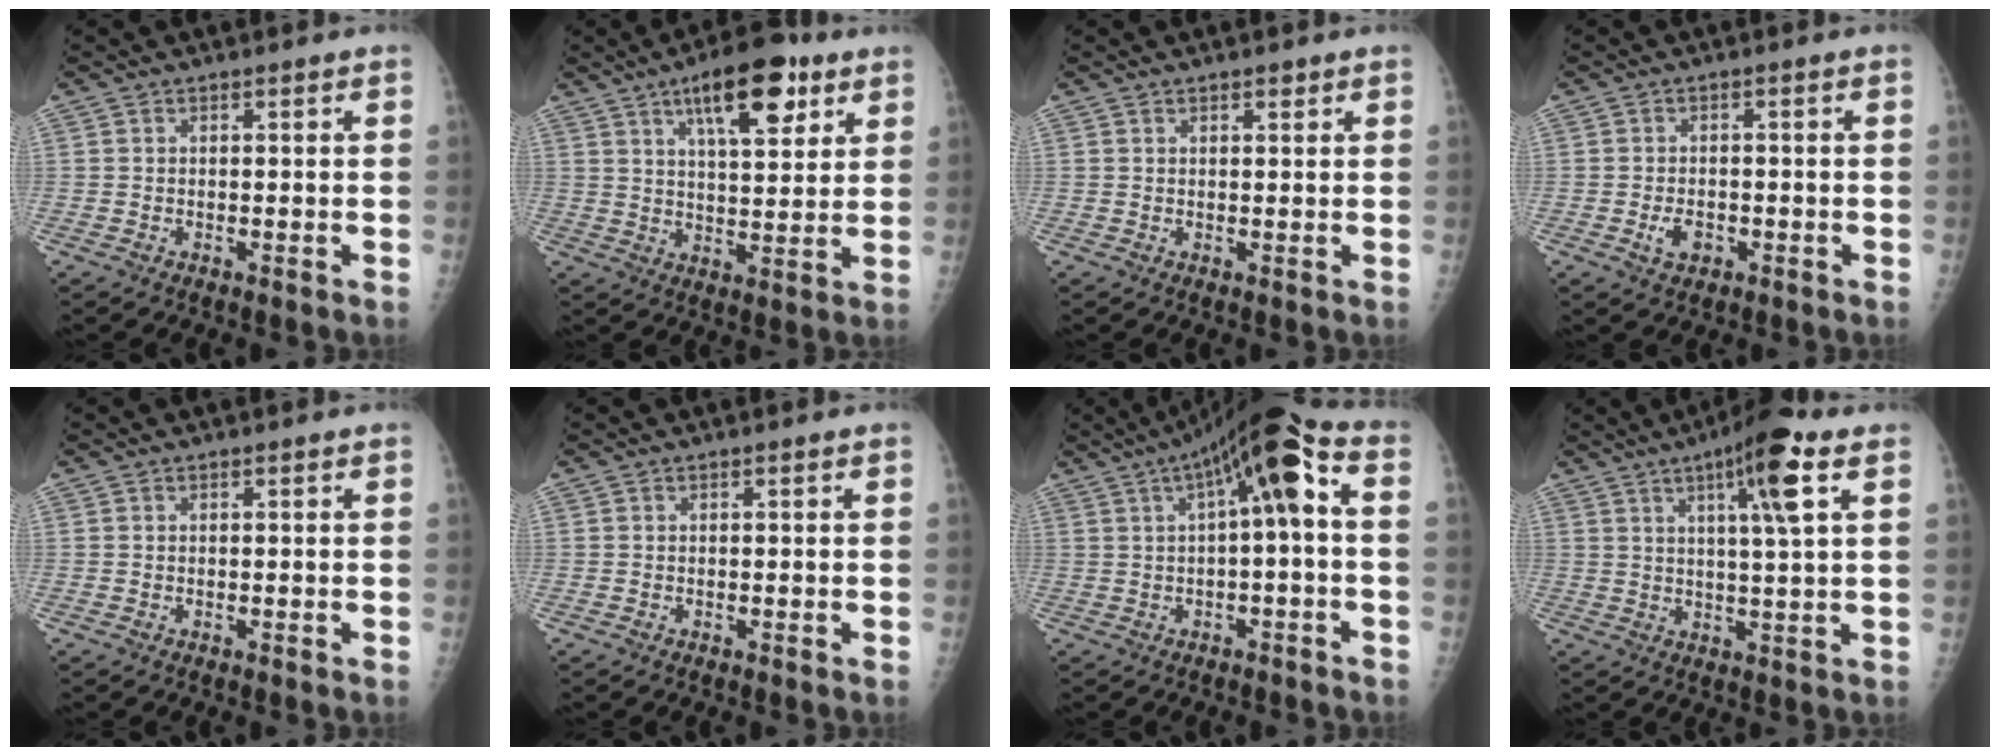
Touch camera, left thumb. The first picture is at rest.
{"total": 13.8, "force": [7.3, 5.2, 10.6], "torque": [-0.133, -0.025, 0.109]}
{"total": 1.2, "force": [0.8, 0.5, 0.7], "torque": [-0.004, -0.004, 0.012]}
{"total": 3.3, "force": [-1.2, 2.2, 2.1], "torque": [-0.030, 0.005, -0.017]}
{"total": 0.0}
{"total": 0.0}
{"total": 11.7, "force": [2.1, 2.8, 11.2], "torque": [-0.177, 0.055, 0.029]}
{"total": 10.4, "force": [4.7, 1.0, 9.2], "torque": [-0.147, -0.012, 0.069]}